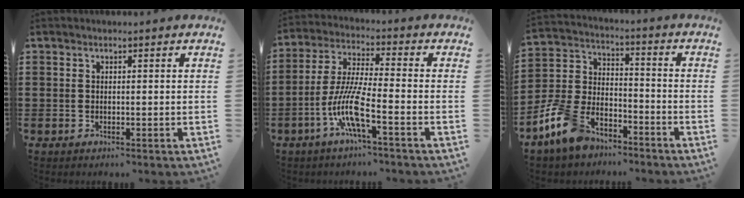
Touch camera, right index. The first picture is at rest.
{"total": 9.2, "force": [-4.4, 1.3, 8.0], "torque": [-0.185, -0.014, -0.091]}
{"total": 9.5, "force": [-6.9, 4.9, 4.3], "torque": [-0.119, 0.017, -0.138]}